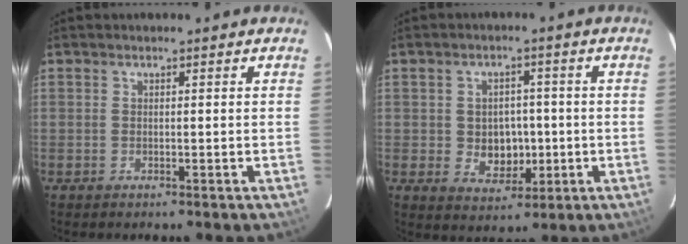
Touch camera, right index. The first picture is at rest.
{"total": 6.3, "force": [-0.8, 5.3, 3.4], "torque": [-0.067, 0.006, 0.005]}